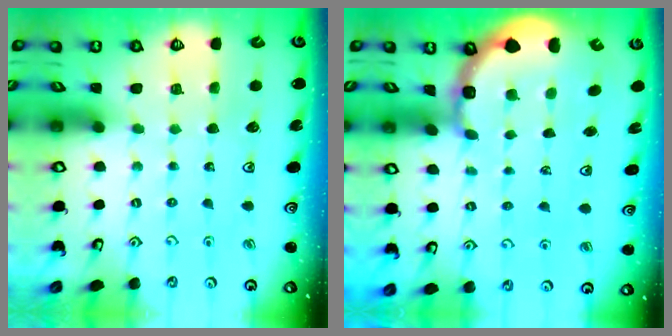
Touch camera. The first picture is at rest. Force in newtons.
{"total": 3.8, "press": 3.6, "slide": 1.1}